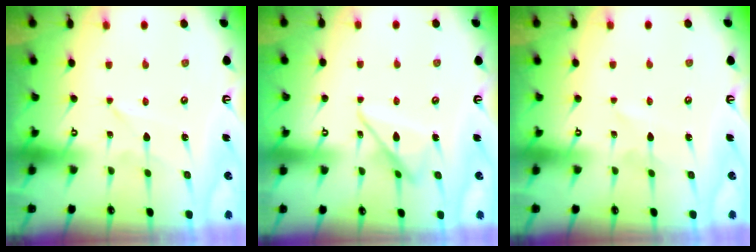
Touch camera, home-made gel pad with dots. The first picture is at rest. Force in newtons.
{"total": 11.8, "press": 11.7, "slide": 1.2}
{"total": 1.5, "press": 1.5, "slide": 0.1}